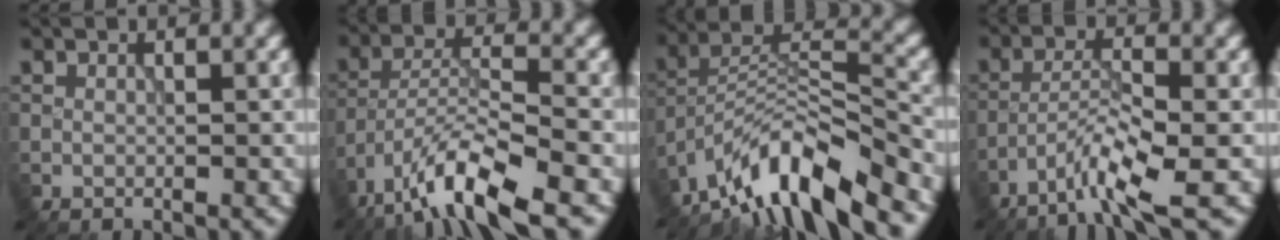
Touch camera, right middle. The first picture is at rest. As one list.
[{"total": 9.2, "force": [-6.6, 2.2, 6.1], "torque": [-0.104, 0.005, -0.129]}, {"total": 10.1, "force": [-8.0, 2.4, 5.7], "torque": [-0.090, 0.011, -0.153]}, {"total": 4.9, "force": [-3.4, 0.3, 3.6], "torque": [-0.065, 0.005, -0.072]}]